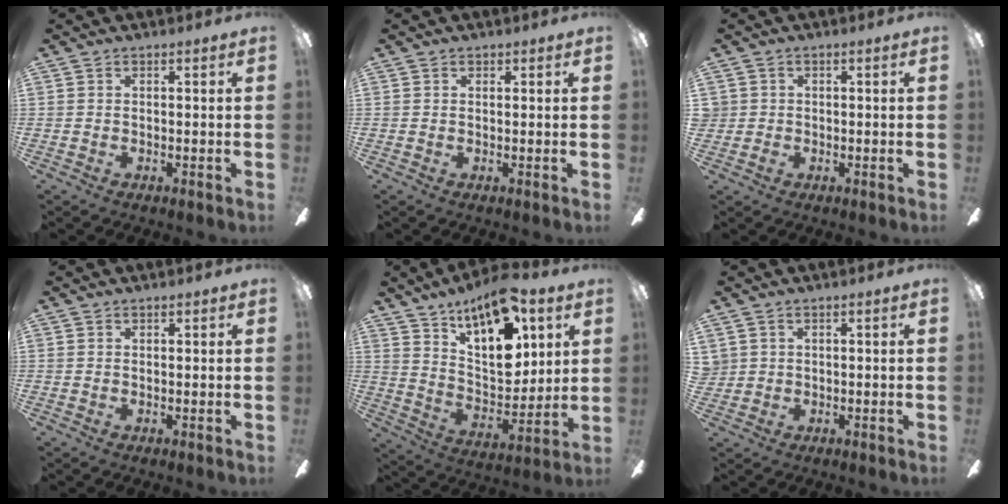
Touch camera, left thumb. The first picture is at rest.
{"total": 0.7, "force": [0.6, 0.3, 0.0], "torque": [0.008, -0.005, 0.010]}
{"total": 1.8, "force": [-0.3, 1.8, 0.2], "torque": [-0.006, 0.003, -0.007]}
{"total": 0.7, "force": [0.7, 0.3, -0.1], "torque": [0.009, -0.005, 0.012]}
{"total": 18.6, "force": [11.7, 8.0, 12.0], "torque": [-0.214, -0.075, 0.202]}
{"total": 2.0, "force": [1.0, 1.7, 0.0], "torque": [-0.005, 0.003, 0.019]}